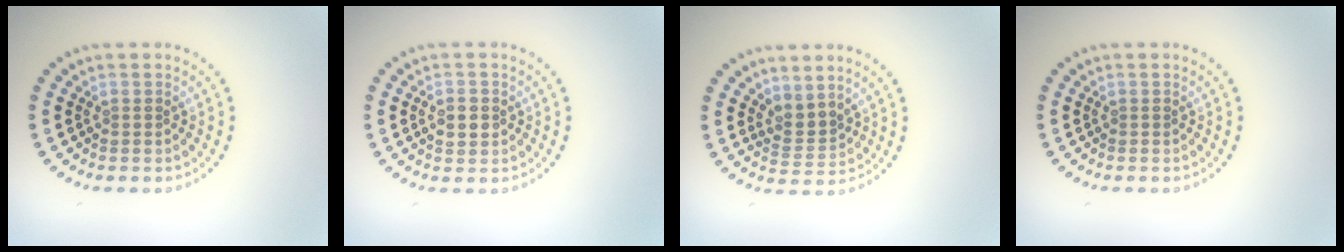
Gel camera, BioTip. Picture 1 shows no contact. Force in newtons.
{"total": 1.8, "press": 1.8, "slide": 0.2}
{"total": 2.3, "press": 1.5, "slide": 1.7}
{"total": 0.0}